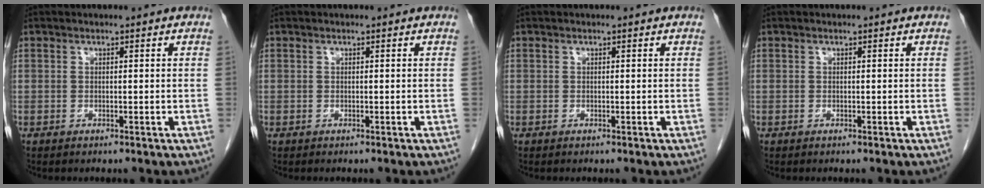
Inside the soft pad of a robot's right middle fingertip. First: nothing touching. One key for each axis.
{"total": 0.0}
{"total": 0.0}
{"total": 0.0}